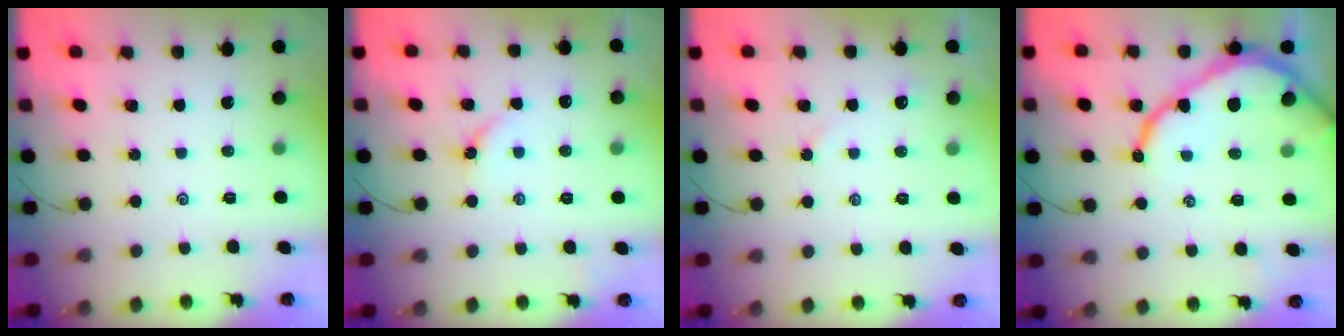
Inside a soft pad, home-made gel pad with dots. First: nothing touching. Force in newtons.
{"total": 2.7, "press": 2.6, "slide": 0.6}
{"total": 2.6, "press": 2.5, "slide": 0.3}
{"total": 11.9, "press": 11.8, "slide": 1.3}